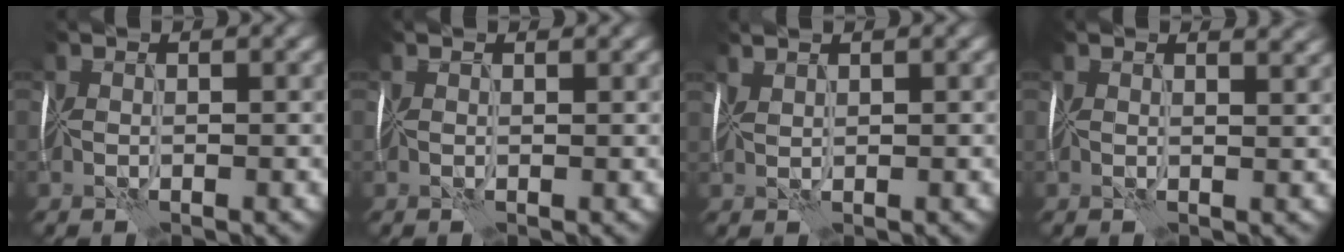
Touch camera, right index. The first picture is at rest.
{"total": 0.8, "force": [0.7, 0.3, 0.0], "torque": [0.006, 0.007, 0.004]}
{"total": 1.7, "force": [1.6, 0.4, 0.4], "torque": [-0.005, 0.019, 0.017]}
{"total": 3.8, "force": [2.8, 1.8, 1.9], "torque": [-0.011, 0.026, 0.016]}